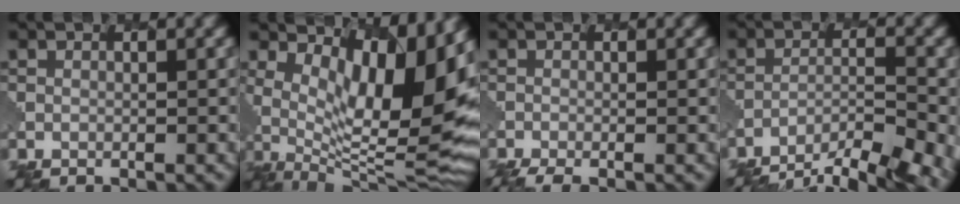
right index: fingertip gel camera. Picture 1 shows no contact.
{"total": 13.8, "force": [4.7, 5.2, 11.8], "torque": [-0.168, -0.011, 0.095]}
{"total": 3.2, "force": [-2.3, 0.8, 2.1], "torque": [-0.026, -0.007, -0.037]}
{"total": 10.1, "force": [-8.5, 3.3, 4.5], "torque": [-0.063, -0.015, -0.108]}